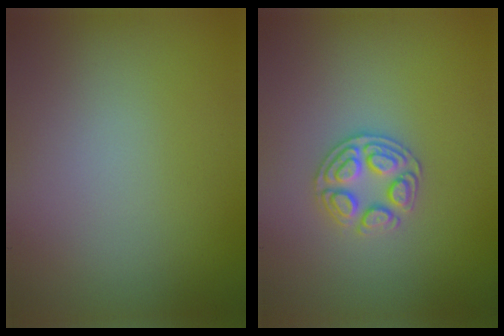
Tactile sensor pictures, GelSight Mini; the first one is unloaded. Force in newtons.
{"total": 2.9, "press": 2.7, "slide": 1.0}